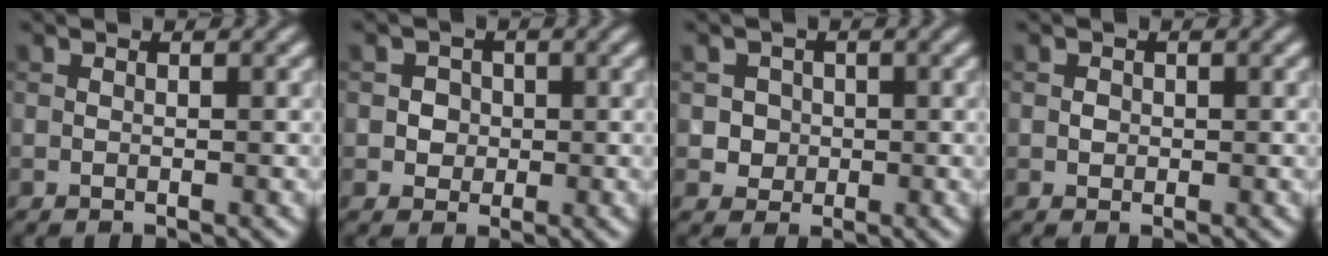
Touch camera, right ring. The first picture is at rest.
{"total": 2.2, "force": [0.3, 2.0, 0.8], "torque": [0.001, 0.005, 0.003]}
{"total": 2.3, "force": [0.2, 2.2, 0.7], "torque": [0.005, 0.005, 0.011]}
{"total": 0.7, "force": [0.0, 0.7, 0.2], "torque": [-0.003, -0.002, -0.001]}